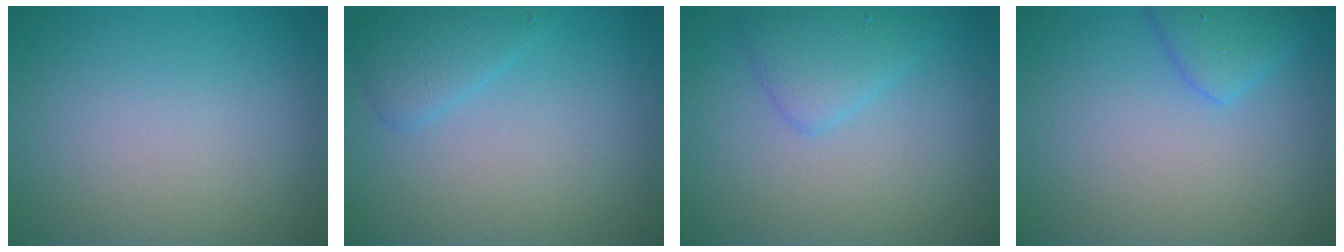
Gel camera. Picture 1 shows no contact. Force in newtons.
{"total": 2.1, "press": 2.0, "slide": 0.2}
{"total": 2.5, "press": 2.5, "slide": 0.1}
{"total": 2.5, "press": 2.4, "slide": 0.3}